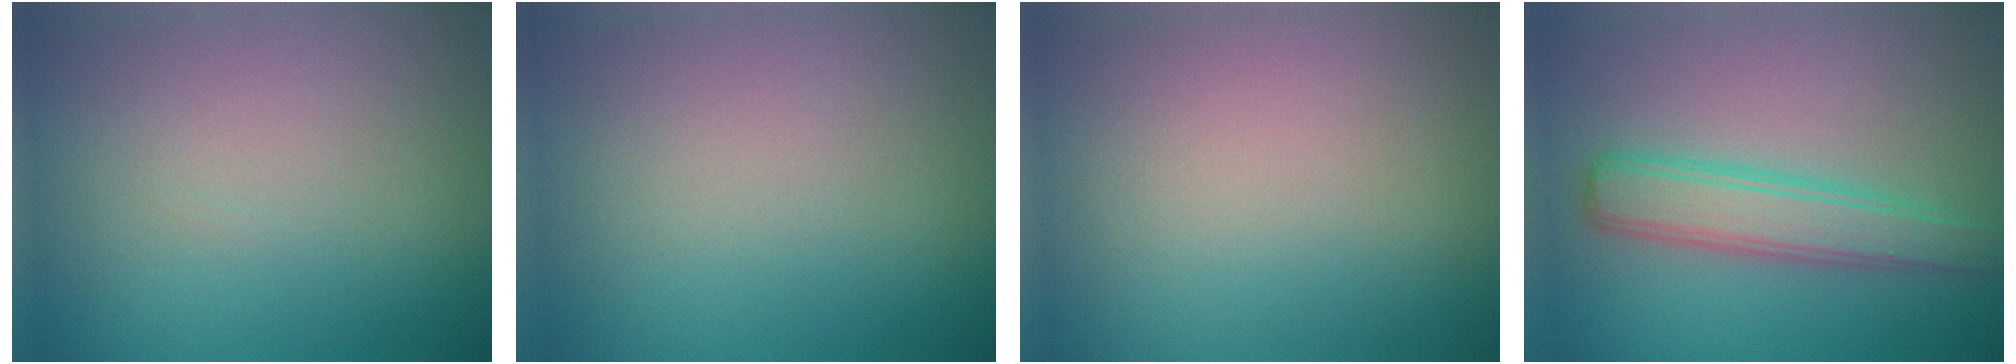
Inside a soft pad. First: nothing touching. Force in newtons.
{"total": 0.0}
{"total": 0.0}
{"total": 4.2, "press": 4.2, "slide": 0.0}